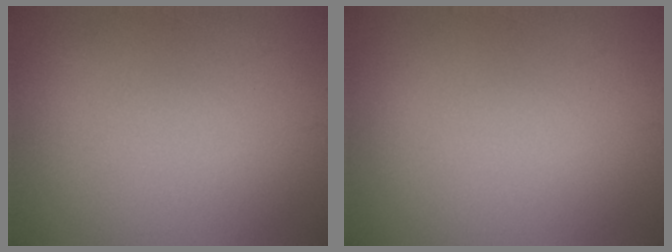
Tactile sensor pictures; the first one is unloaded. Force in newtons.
{"total": 0.0}